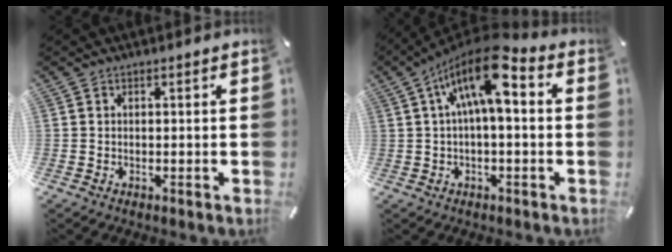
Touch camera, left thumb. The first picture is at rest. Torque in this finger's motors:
{"motor_torque": [0.32, 1.51, 1.49, -1.29, 0.54]}